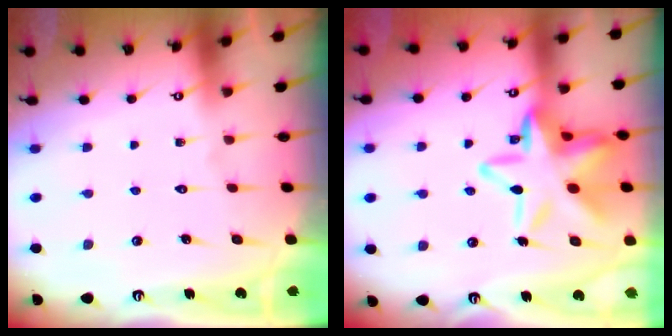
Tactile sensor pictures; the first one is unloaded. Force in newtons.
{"total": 19.2, "press": 19.1, "slide": 1.5}